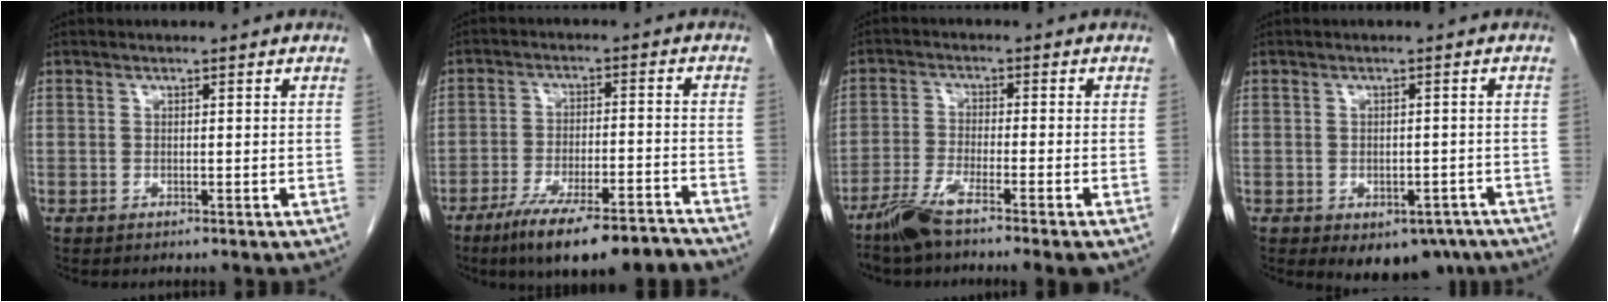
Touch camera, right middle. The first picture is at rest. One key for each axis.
{"total": 14.3, "fx": -11.5, "fy": 2.0, "fz": 8.2, "tx": -0.122, "ty": -0.003, "tz": -0.182}
{"total": 7.1, "fx": -5.2, "fy": -0.4, "fz": 4.7, "tx": -0.092, "ty": -0.020, "tz": -0.101}
{"total": 8.1, "fx": -5.2, "fy": 4.9, "fz": 3.8, "tx": -0.025, "ty": 0.009, "tz": -0.066}